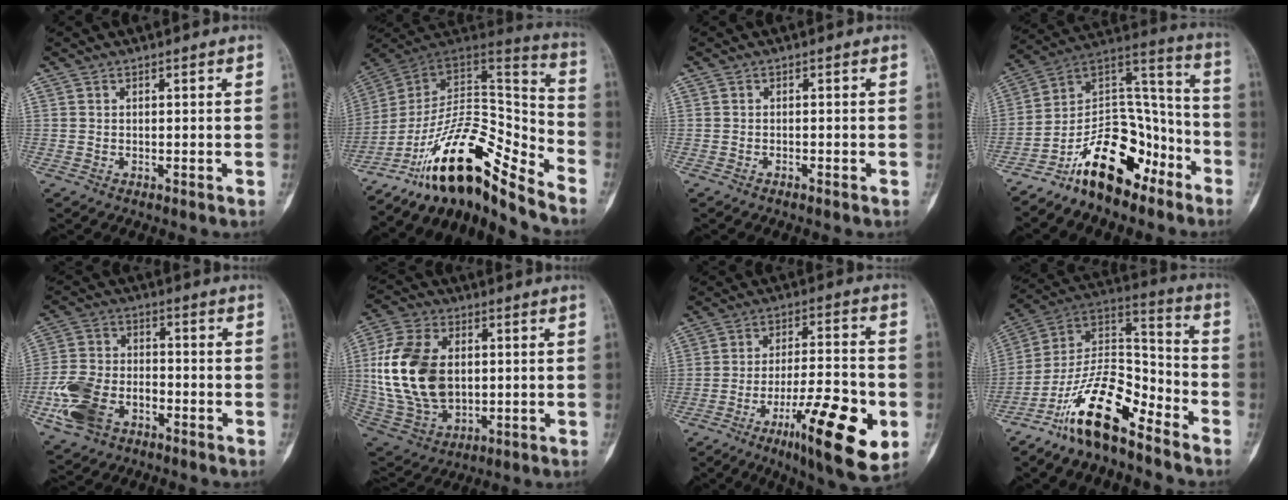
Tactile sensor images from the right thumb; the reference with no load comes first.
{"total": 21.6, "force": [-15.2, 6.5, 13.9], "torque": [-0.210, 0.119, -0.259]}
{"total": 0.7, "force": [-0.6, 0.2, 0.4], "torque": [-0.014, 0.004, -0.008]}
{"total": 18.0, "force": [-11.1, 9.4, 10.5], "torque": [-0.133, 0.119, -0.195]}
{"total": 11.9, "force": [-5.1, 7.8, 7.3], "torque": [-0.154, 0.024, -0.098]}
{"total": 19.3, "force": [1.7, 12.9, 14.2], "torque": [-0.273, -0.006, 0.044]}
{"total": 19.1, "force": [-7.3, 4.8, 17.0], "torque": [-0.255, 0.022, -0.107]}
{"total": 17.0, "force": [-11.5, 6.1, 10.9], "torque": [-0.181, 0.099, -0.212]}